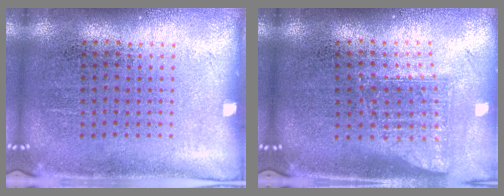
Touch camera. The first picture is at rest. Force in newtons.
{"total": 1.7, "press": 1.2, "slide": 1.1}